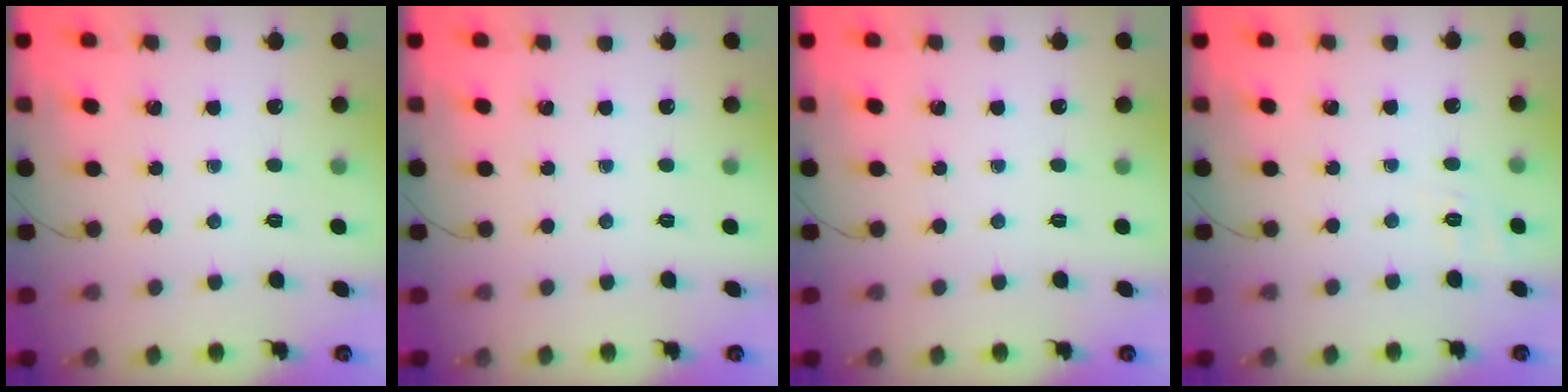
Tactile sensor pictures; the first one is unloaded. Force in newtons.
{"total": 0.0}
{"total": 0.0}
{"total": 1.9, "press": 0.3, "slide": 1.9}